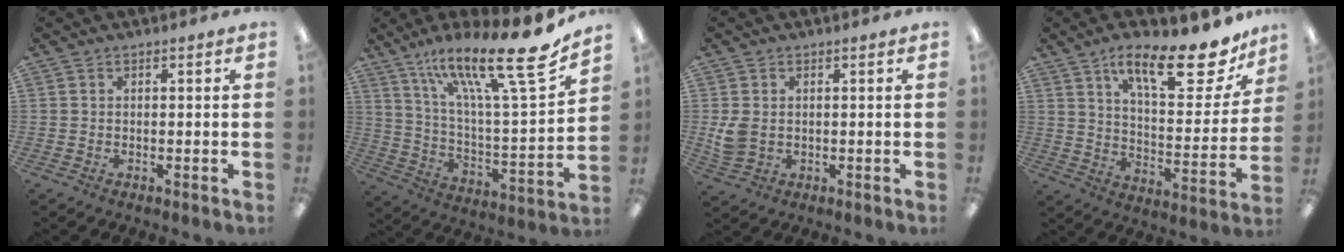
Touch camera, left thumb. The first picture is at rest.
{"total": 22.7, "force": [16.3, 3.8, 15.4], "torque": [-0.250, -0.104, 0.256]}
{"total": 4.2, "force": [0.5, 3.2, 2.7], "torque": [-0.056, -0.003, 0.007]}
{"total": 19.6, "force": [12.8, 6.5, 13.4], "torque": [-0.194, -0.077, 0.204]}